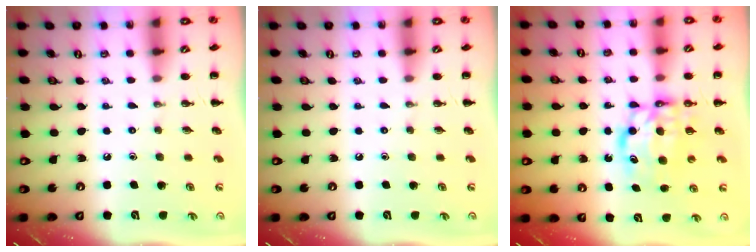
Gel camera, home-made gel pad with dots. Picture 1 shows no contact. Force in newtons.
{"total": 0.0}
{"total": 7.1, "press": 7.0, "slide": 1.1}